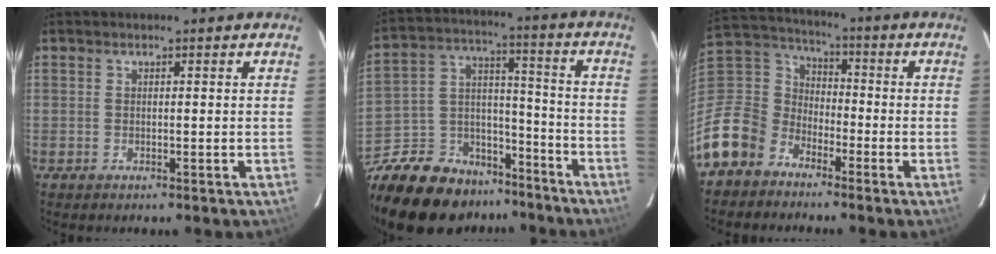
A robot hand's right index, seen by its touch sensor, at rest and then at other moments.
{"total": 21.7, "force": [-16.2, 12.0, 8.1], "torque": [-0.201, 0.057, -0.244]}
{"total": 14.0, "force": [-9.0, 10.1, 3.6], "torque": [-0.120, 0.037, -0.179]}